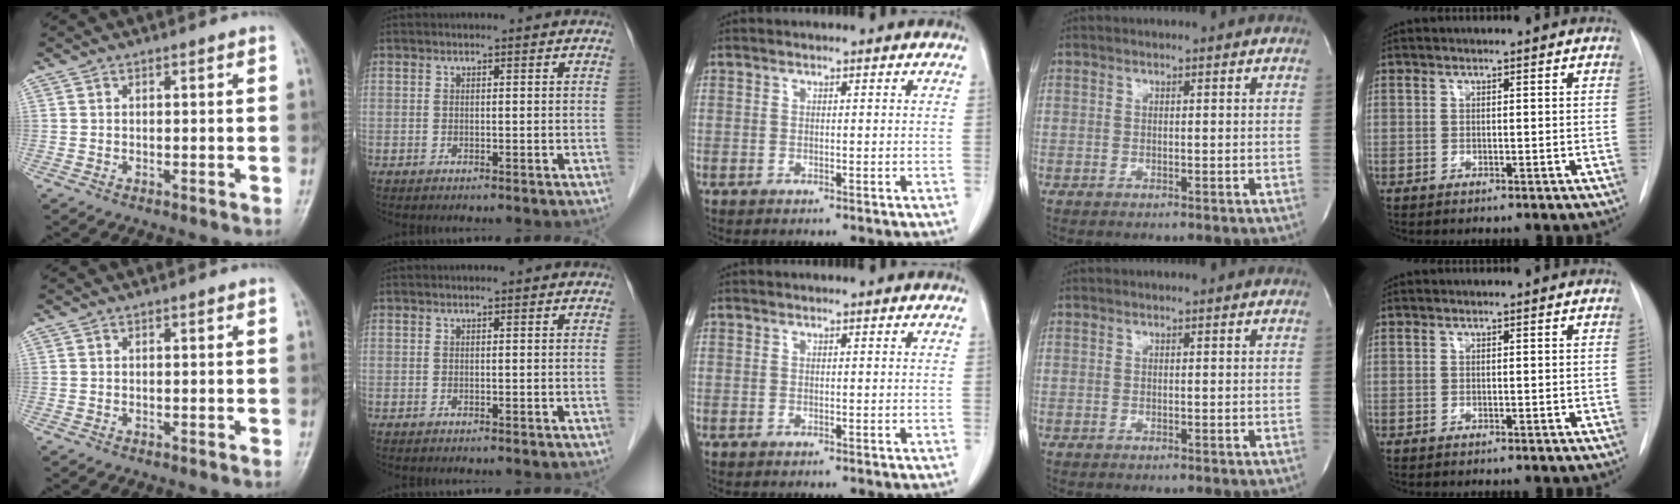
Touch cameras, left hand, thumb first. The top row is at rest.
{}